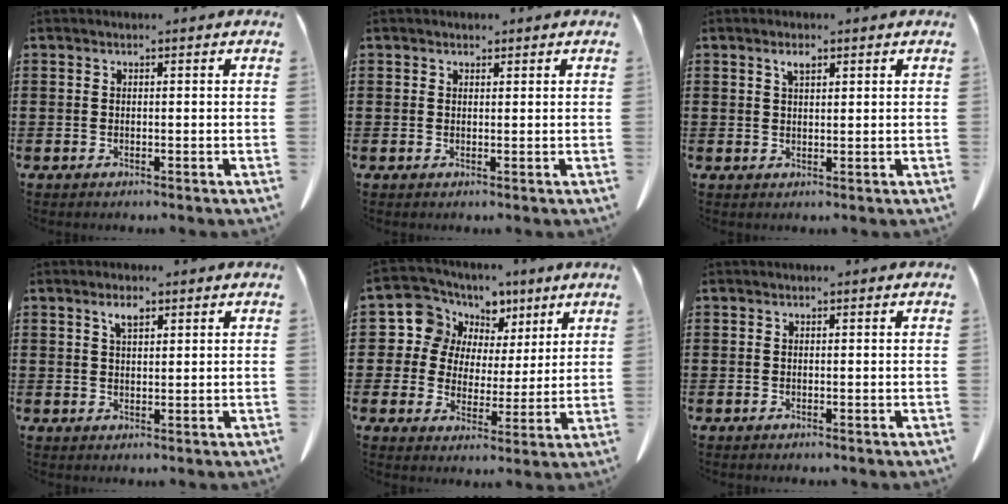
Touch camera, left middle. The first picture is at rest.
{"total": 1.0, "force": [0.9, 0.5, 0.2], "torque": [-0.005, 0.000, 0.018]}
{"total": 2.1, "force": [1.3, 0.6, 1.5], "torque": [-0.033, 0.001, 0.023]}
{"total": 2.8, "force": [1.7, 0.9, 2.0], "torque": [-0.038, -0.001, 0.029]}
{"total": 8.8, "force": [4.5, 7.4, 1.5], "torque": [-0.084, -0.018, 0.086]}
{"total": 0.0}